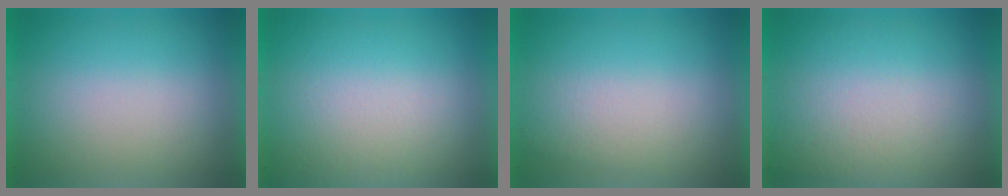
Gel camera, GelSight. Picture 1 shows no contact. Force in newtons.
{"total": 2.5}
{"total": 1.1}
{"total": 3.0}